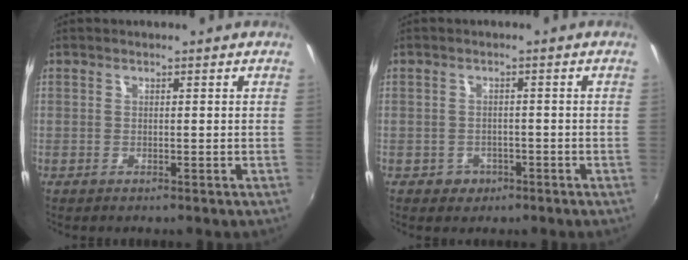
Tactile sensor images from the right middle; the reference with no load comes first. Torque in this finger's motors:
{"motor_torque": [0.59, -0.47, -0.03, 0.00]}